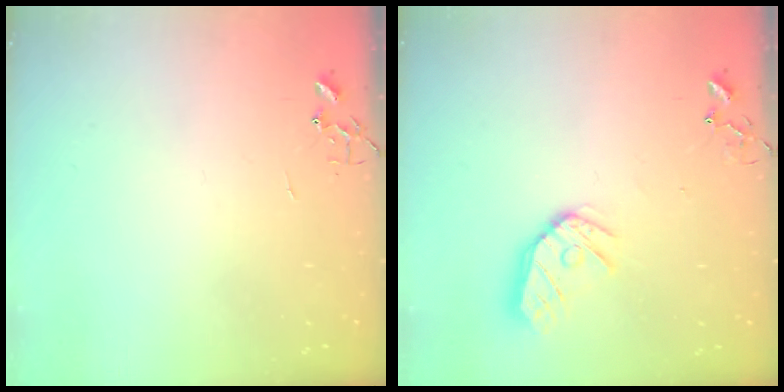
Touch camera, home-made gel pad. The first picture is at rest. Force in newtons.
{"total": 12.6, "press": 12.5, "slide": 1.4}